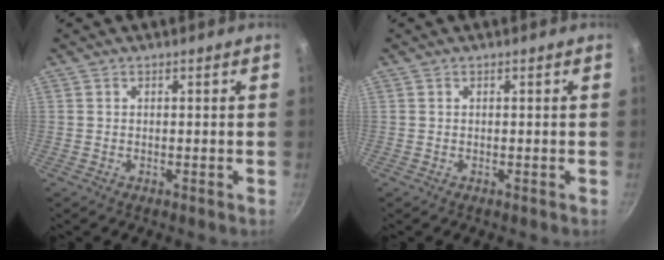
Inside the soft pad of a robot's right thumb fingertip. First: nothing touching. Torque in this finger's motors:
{"motor_torque": [0.00, 0.00, 0.00, 0.00, 0.00]}